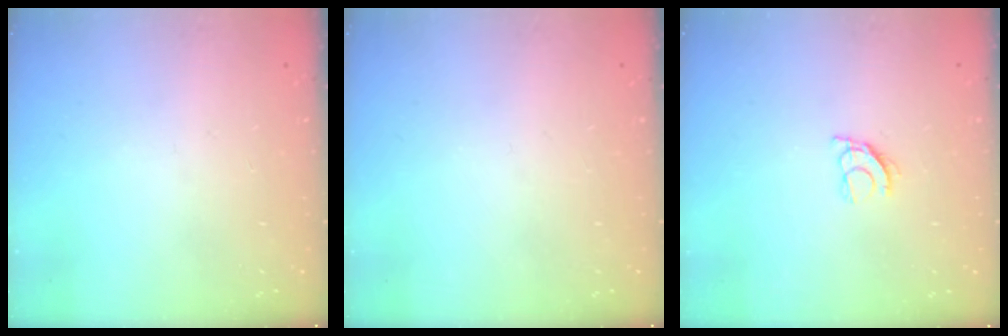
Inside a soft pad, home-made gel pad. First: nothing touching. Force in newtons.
{"total": 0.0}
{"total": 5.4, "press": 5.3, "slide": 0.8}